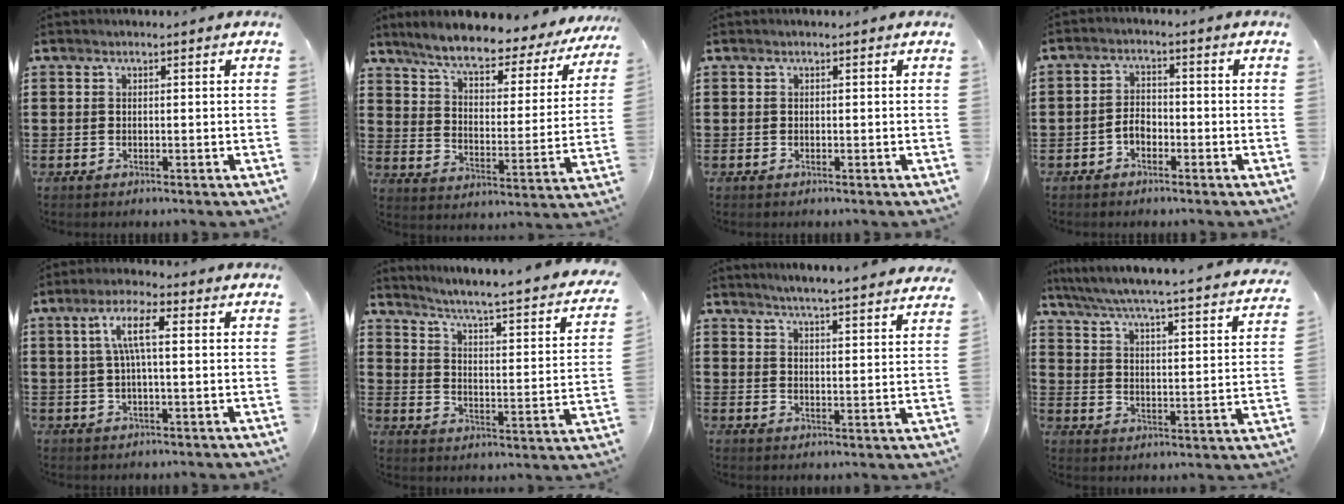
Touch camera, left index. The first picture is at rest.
{"total": 6.7, "force": [5.6, 0.8, 3.5], "torque": [-0.084, -0.037, 0.087]}
{"total": 0.0}
{"total": 2.7, "force": [-1.4, 1.6, 1.7], "torque": [-0.041, 0.005, -0.032]}
{"total": 6.5, "force": [1.2, 1.8, 6.1], "torque": [-0.127, 0.008, 0.016]}
{"total": 3.2, "force": [2.3, -0.7, 2.1], "torque": [-0.059, -0.041, 0.021]}
{"total": 4.0, "force": [3.9, -0.8, 0.6], "torque": [-0.030, -0.029, 0.066]}
{"total": 4.4, "force": [3.8, -0.6, 2.1], "torque": [-0.061, -0.044, 0.053]}